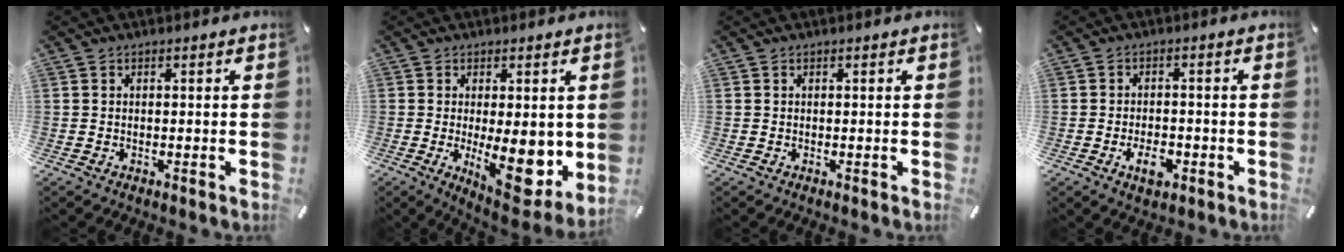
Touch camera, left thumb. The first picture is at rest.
{"total": 12.4, "force": [-1.5, 4.5, 11.5], "torque": [-0.147, -0.021, -0.017]}
{"total": 0.0}
{"total": 5.1, "force": [-2.3, 3.0, 3.5], "torque": [-0.066, 0.007, -0.041]}